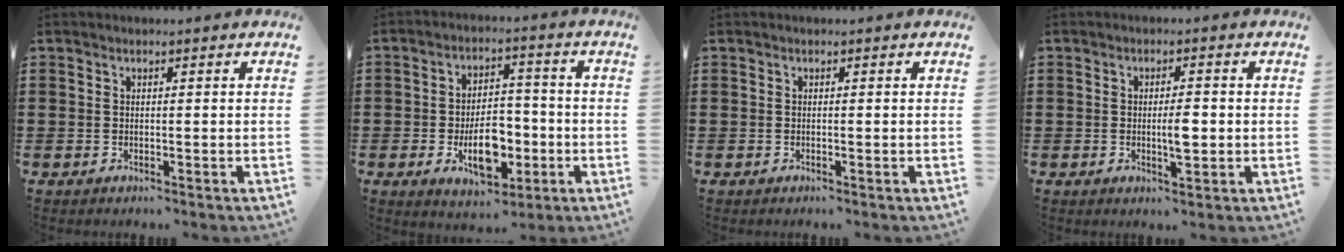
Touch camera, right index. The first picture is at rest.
{"total": 9.0, "force": [-2.6, 5.0, 7.0], "torque": [-0.104, 0.001, -0.047]}
{"total": 0.0}
{"total": 3.8, "force": [-0.3, 0.9, 3.7], "torque": [-0.057, -0.003, -0.008]}